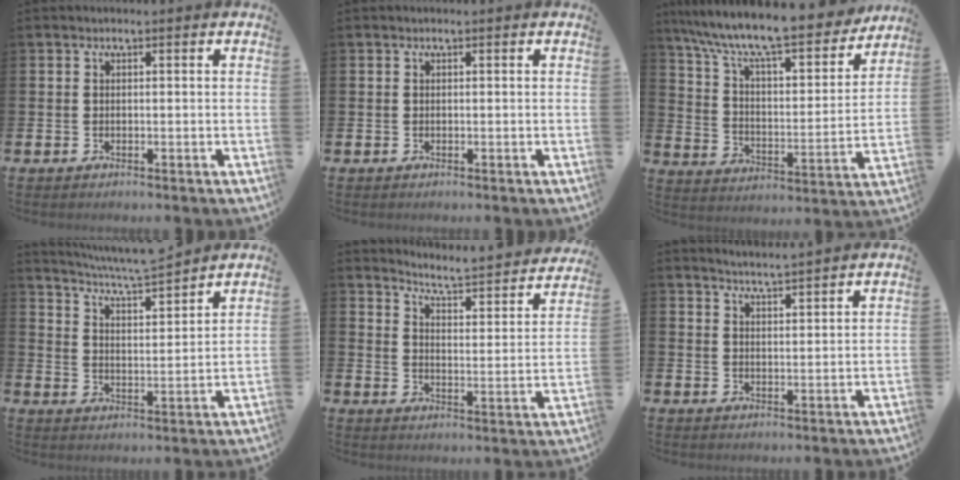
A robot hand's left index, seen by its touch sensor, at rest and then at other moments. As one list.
[{"total": 0.0}, {"total": 11.2, "force": [10.0, 1.8, 4.8], "torque": [-0.121, -0.073, 0.166]}, {"total": 6.7, "force": [6.5, 0.2, 1.5], "torque": [-0.058, -0.048, 0.115]}, {"total": 4.5, "force": [4.4, 0.2, 1.2], "torque": [-0.042, -0.048, 0.065]}, {"total": 3.9, "force": [3.9, -0.6, 0.0], "torque": [-0.008, -0.024, 0.069]}]